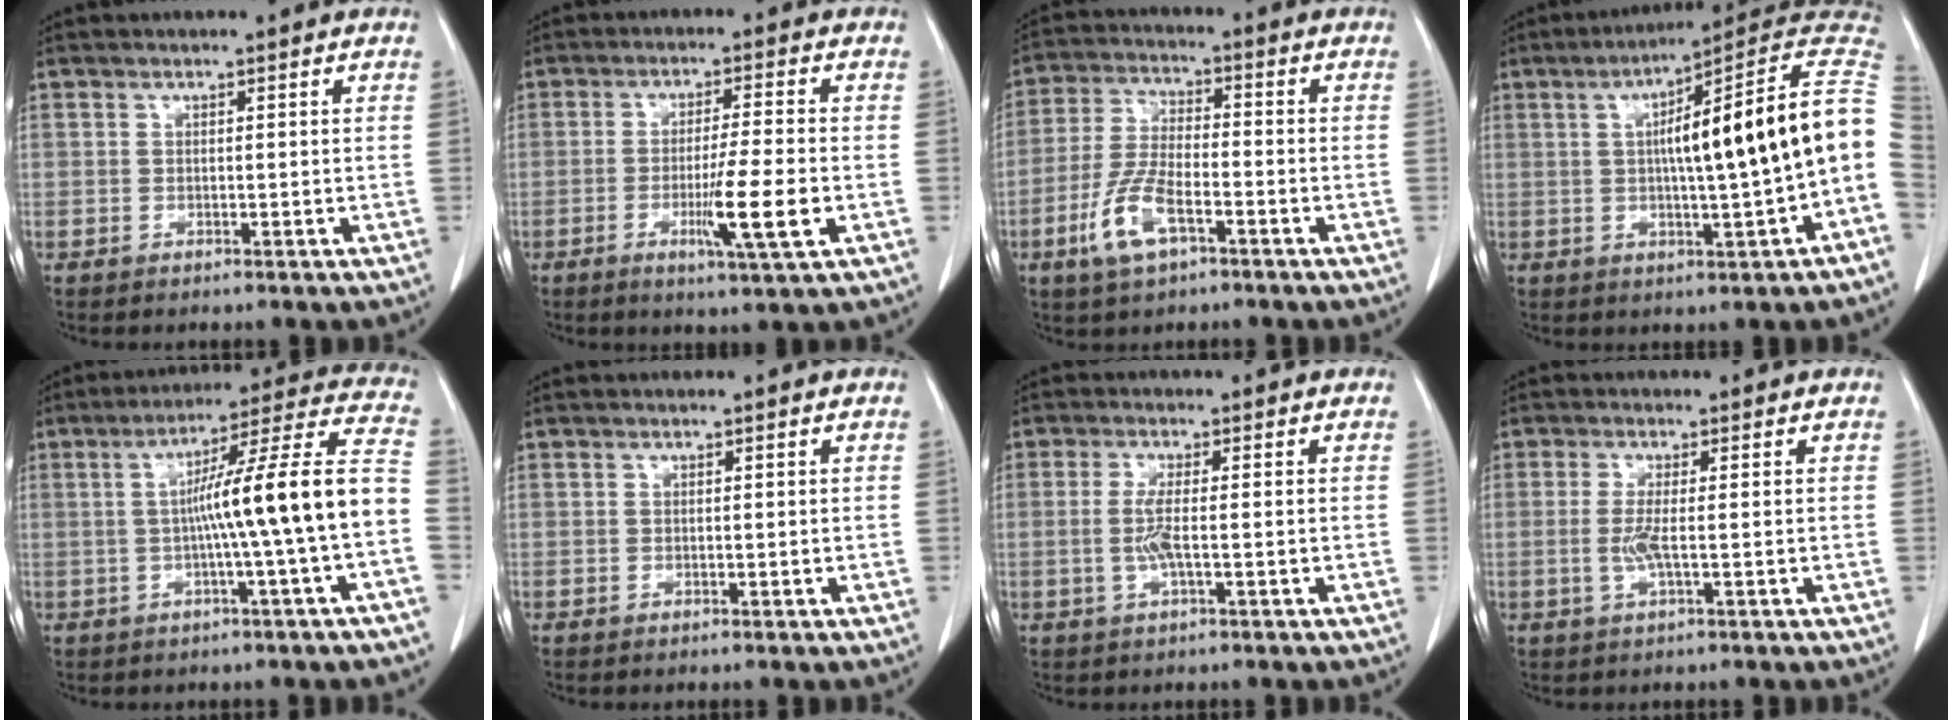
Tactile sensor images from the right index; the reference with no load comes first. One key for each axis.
{"total": 8.1, "fx": -2.5, "fy": -0.5, "fz": 7.7, "tx": -0.130, "ty": -0.018, "tz": -0.041}
{"total": 8.9, "fx": -4.3, "fy": 2.6, "fz": 7.3, "tx": -0.163, "ty": -0.007, "tz": -0.081}
{"total": 16.4, "fx": 1.0, "fy": -0.7, "fz": 16.4, "tx": -0.216, "ty": 0.031, "tz": 0.010}
{"total": 14.7, "fx": -1.8, "fy": -1.7, "fz": 14.5, "tx": -0.213, "ty": 0.023, "tz": -0.032}
{"total": 0.0}
{"total": 3.3, "fx": -0.4, "fy": 0.2, "fz": 3.3, "tx": -0.076, "ty": -0.004, "tz": -0.010}
{"total": 2.9, "fx": -0.4, "fy": 0.1, "fz": 2.9, "tx": -0.067, "ty": -0.004, "tz": -0.007}